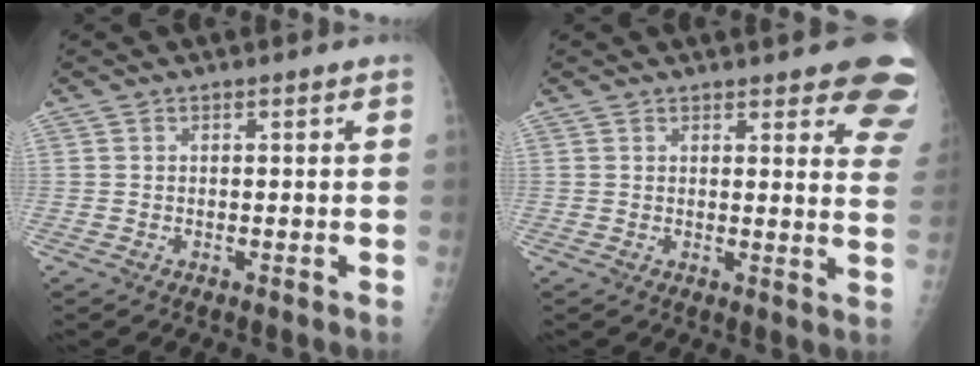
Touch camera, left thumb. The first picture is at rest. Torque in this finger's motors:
{"motor_torque": [1.09, -0.54, 0.97, -0.52, 0.22]}